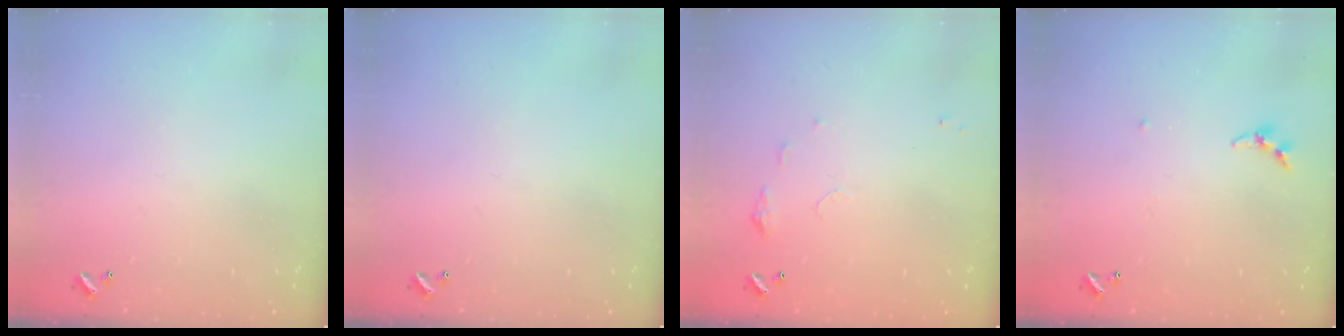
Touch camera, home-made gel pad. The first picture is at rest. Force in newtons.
{"total": 0.0}
{"total": 4.5, "press": 4.4, "slide": 0.5}
{"total": 4.0, "press": 3.9, "slide": 0.5}